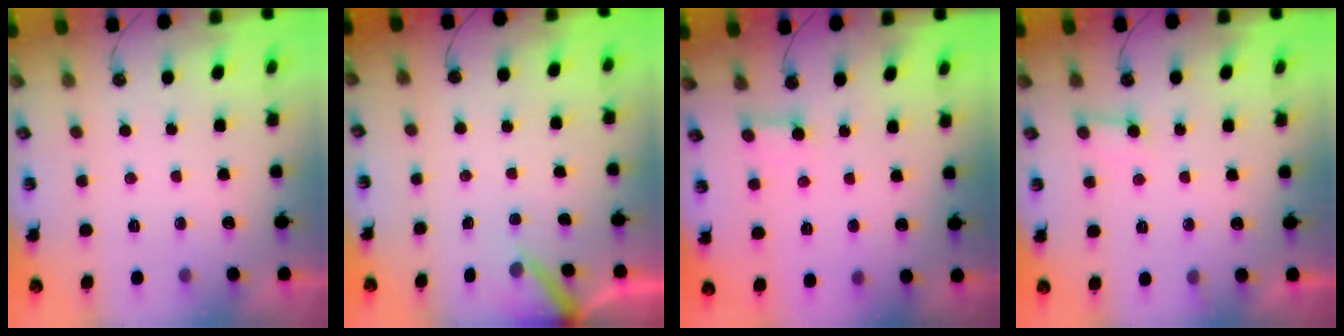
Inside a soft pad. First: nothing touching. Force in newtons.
{"total": 3.2, "press": 3.2, "slide": 0.2}
{"total": 2.8, "press": 2.8, "slide": 0.3}
{"total": 7.5, "press": 7.4, "slide": 0.5}